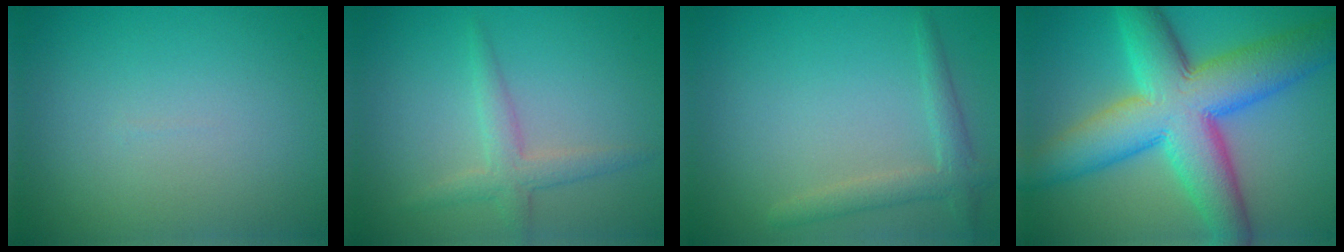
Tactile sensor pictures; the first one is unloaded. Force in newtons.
{"total": 2.4, "press": 2.4, "slide": 0.1}
{"total": 2.4, "press": 2.4, "slide": 0.2}
{"total": 11.6, "press": 11.6, "slide": 0.3}